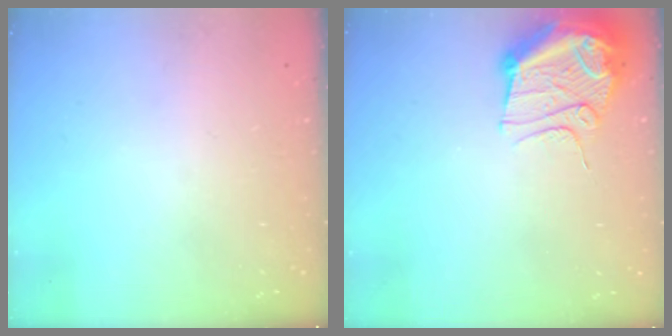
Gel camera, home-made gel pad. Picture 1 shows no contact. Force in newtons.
{"total": 11.7, "press": 11.6, "slide": 1.2}